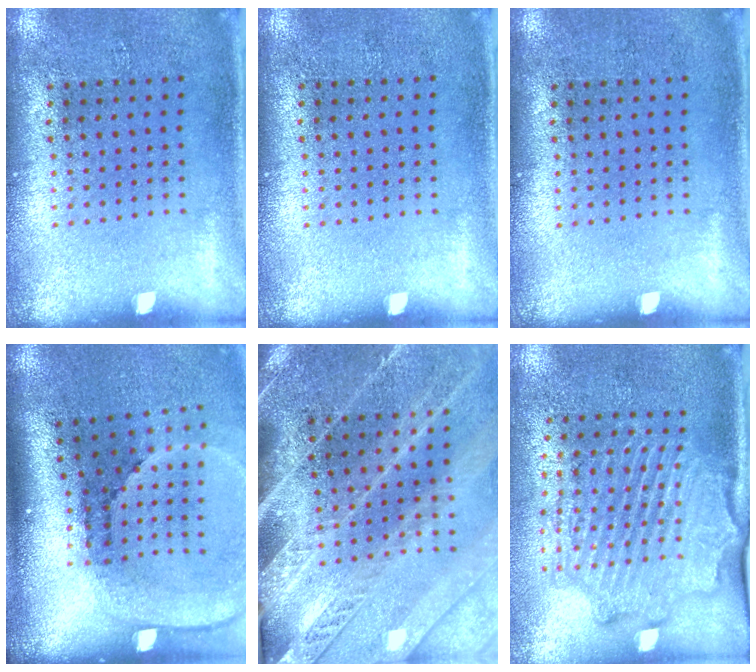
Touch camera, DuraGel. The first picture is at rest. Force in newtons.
{"total": 0.0}
{"total": 0.0}
{"total": 2.6, "press": 1.8, "slide": 1.8}
{"total": 3.6, "press": 3.1, "slide": 1.9}
{"total": 2.2, "press": 2.2, "slide": 0.2}